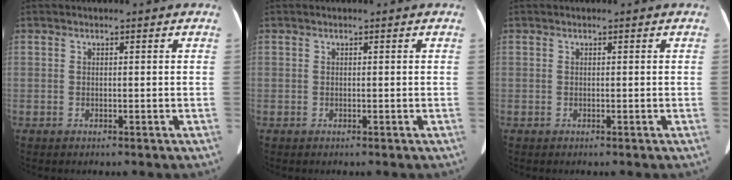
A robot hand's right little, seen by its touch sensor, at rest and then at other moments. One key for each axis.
{"total": 0.0}
{"total": 0.0}